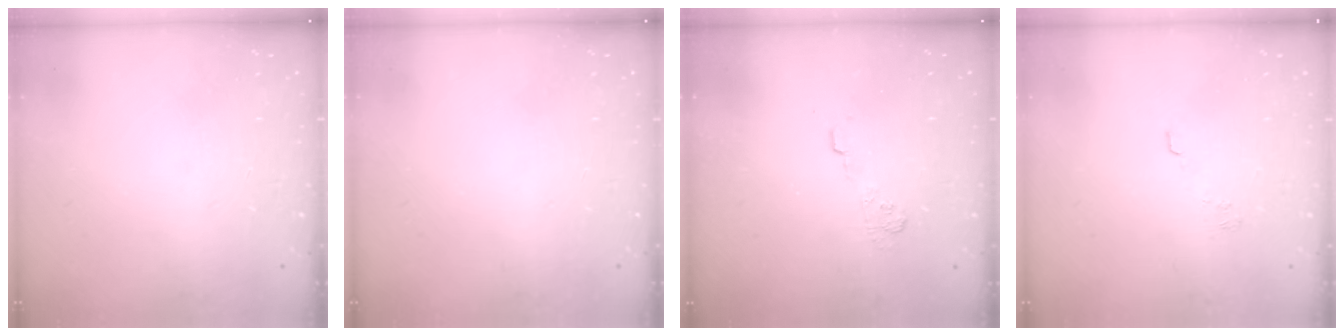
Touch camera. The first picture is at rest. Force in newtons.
{"total": 0.0}
{"total": 5.2, "press": 5.1, "slide": 0.9}
{"total": 6.5, "press": 6.4, "slide": 1.1}